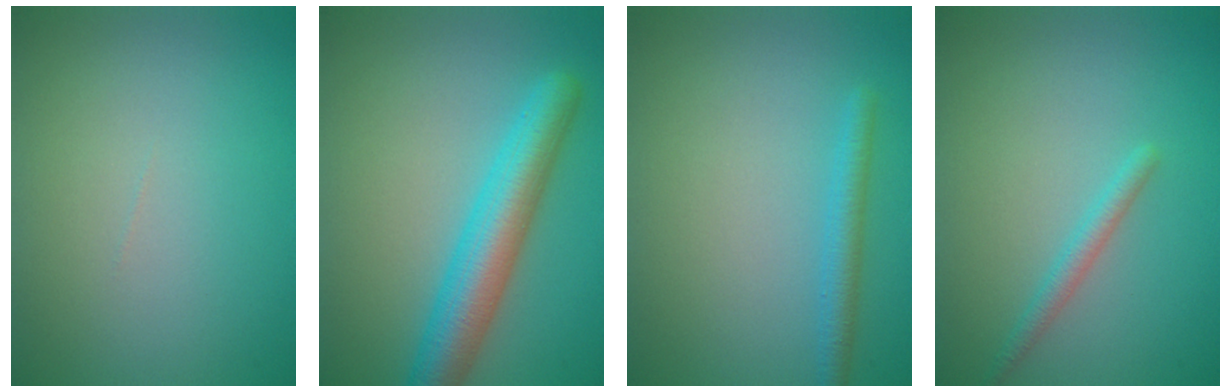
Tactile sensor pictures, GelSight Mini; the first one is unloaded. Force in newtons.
{"total": 6.0, "press": 6.0, "slide": 0.1}
{"total": 2.0, "press": 2.0, "slide": 0.1}
{"total": 1.5, "press": 1.5, "slide": 0.0}